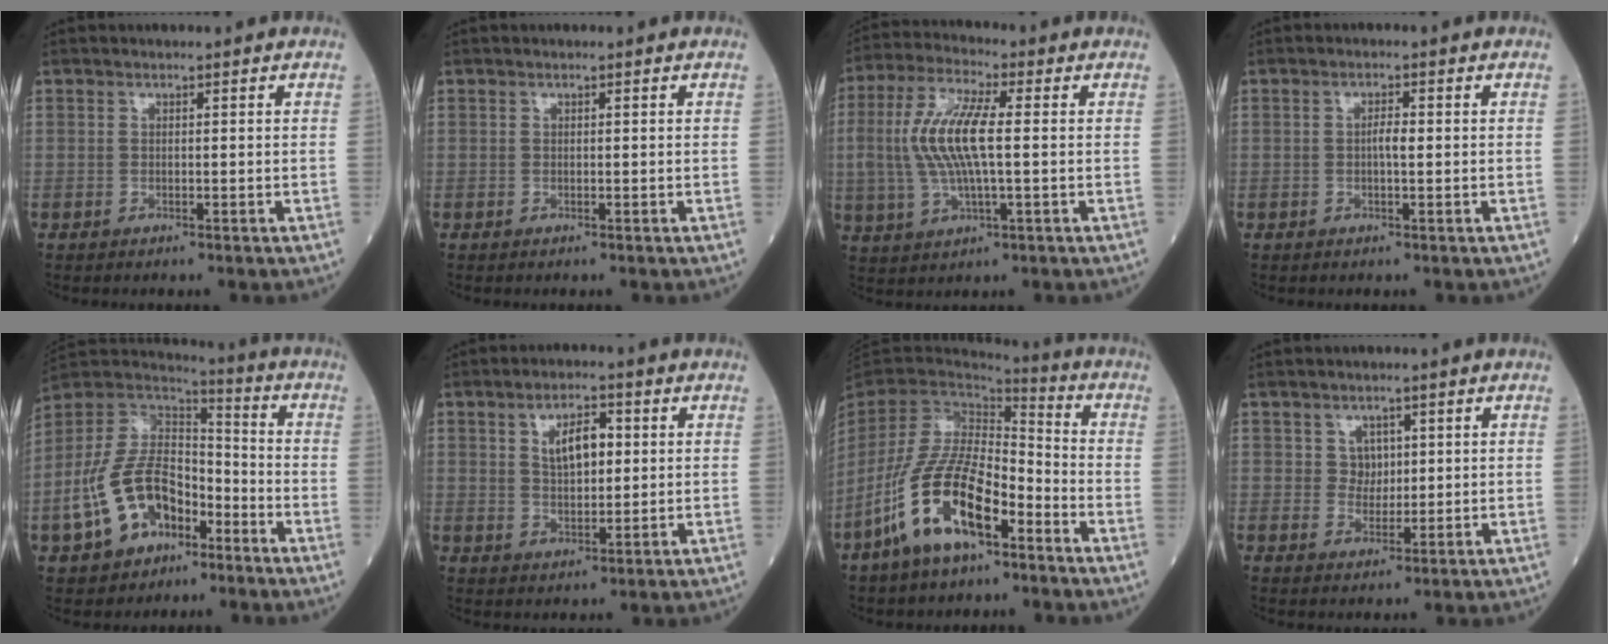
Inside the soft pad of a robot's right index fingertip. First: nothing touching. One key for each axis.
{"total": 0.0}
{"total": 11.4, "fx": 0.6, "fy": 2.7, "fz": 11.0, "tx": -0.244, "ty": 0.010, "tz": 0.010}
{"total": 1.7, "fx": -0.1, "fy": 0.3, "fz": 1.7, "tx": -0.033, "ty": 0.003, "tz": -0.003}
{"total": 15.1, "fx": -6.6, "fy": 8.9, "fz": 10.2, "tx": -0.224, "ty": 0.022, "tz": -0.119}
{"total": 5.9, "fx": 1.7, "fy": 2.6, "fz": 5.0, "tx": -0.087, "ty": 0.006, "tz": 0.033}
{"total": 15.1, "fx": -7.7, "fy": 5.6, "fz": 11.8, "tx": -0.248, "ty": 0.001, "tz": -0.145}
{"total": 2.6, "fx": 1.0, "fy": 2.2, "fz": 0.9, "tx": -0.009, "ty": -0.001, "tz": 0.015}